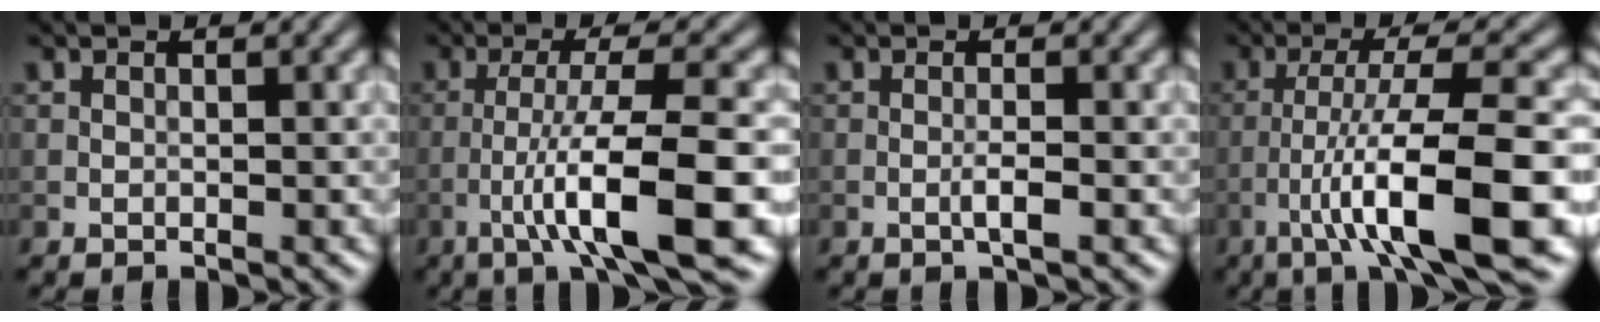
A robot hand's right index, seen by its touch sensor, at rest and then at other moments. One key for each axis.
{"total": 9.3, "fx": -3.6, "fy": 1.2, "fz": 8.5, "tx": -0.134, "ty": 0.010, "tz": -0.060}
{"total": 1.4, "fx": -0.5, "fy": 0.0, "fz": 1.3, "tx": -0.024, "ty": 0.001, "tz": -0.011}
{"total": 10.5, "fx": -4.3, "fy": 1.4, "fz": 9.5, "tx": -0.149, "ty": 0.015, "tz": -0.066}